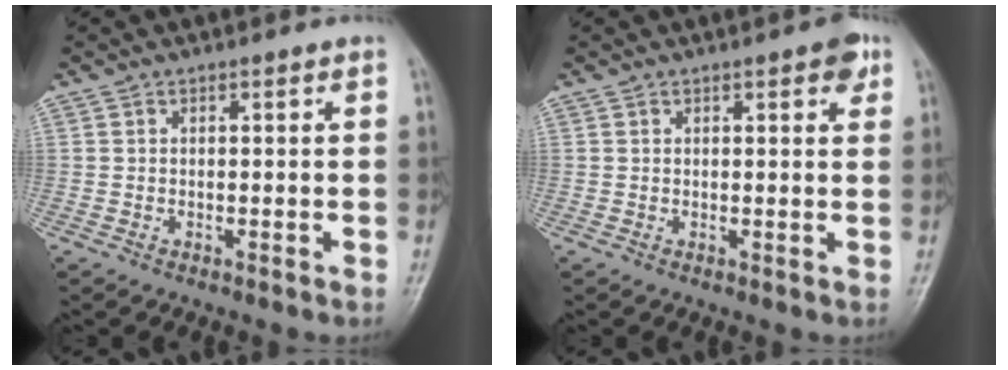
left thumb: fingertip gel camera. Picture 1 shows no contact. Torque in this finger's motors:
{"motor_torque": [0.38, 0.37, 0.20, -0.37, 0.00]}